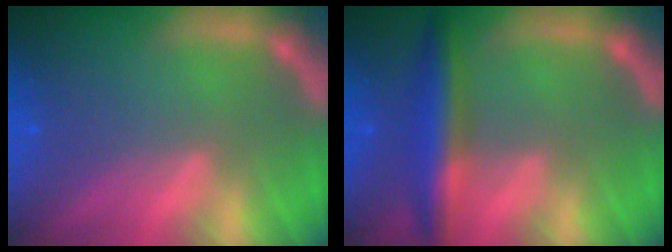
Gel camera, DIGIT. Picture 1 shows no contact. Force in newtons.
{"total": 5.0}